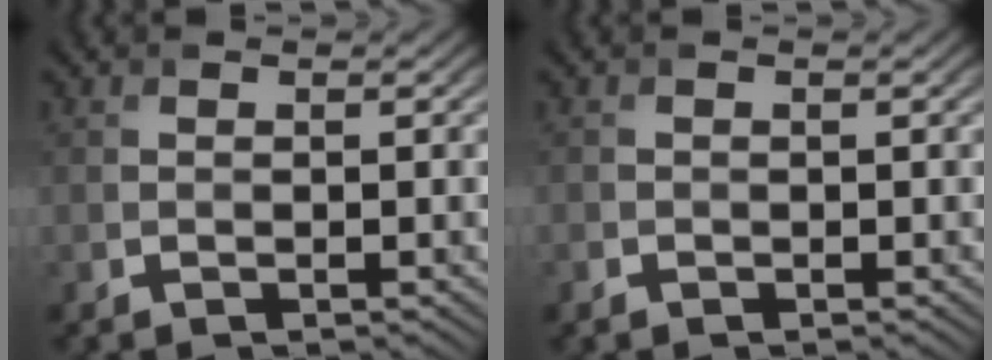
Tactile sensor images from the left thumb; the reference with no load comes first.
{"total": 0.7, "force": [-0.4, 0.5, 0.0], "torque": [0.000, -0.005, -0.009]}